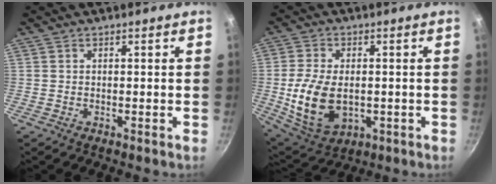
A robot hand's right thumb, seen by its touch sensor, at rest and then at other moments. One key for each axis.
{"total": 13.0, "fx": -1.2, "fy": 8.2, "fz": 10.0, "tx": -0.187, "ty": -0.007, "tz": -0.006}